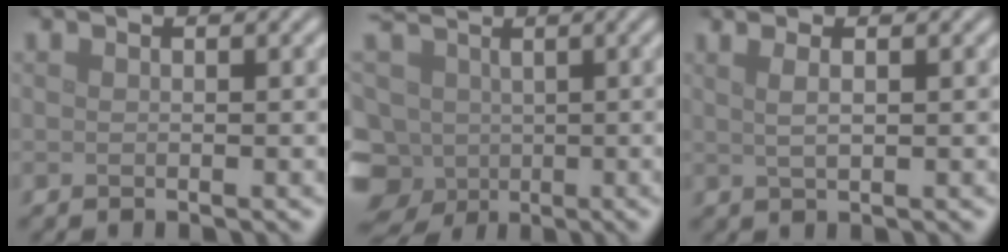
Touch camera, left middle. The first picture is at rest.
{"total": 10.8, "force": [-1.1, 9.2, 5.5], "torque": [-0.140, 0.020, -0.043]}
{"total": 2.5, "force": [1.2, 1.1, 2.0], "torque": [-0.020, 0.002, 0.005]}